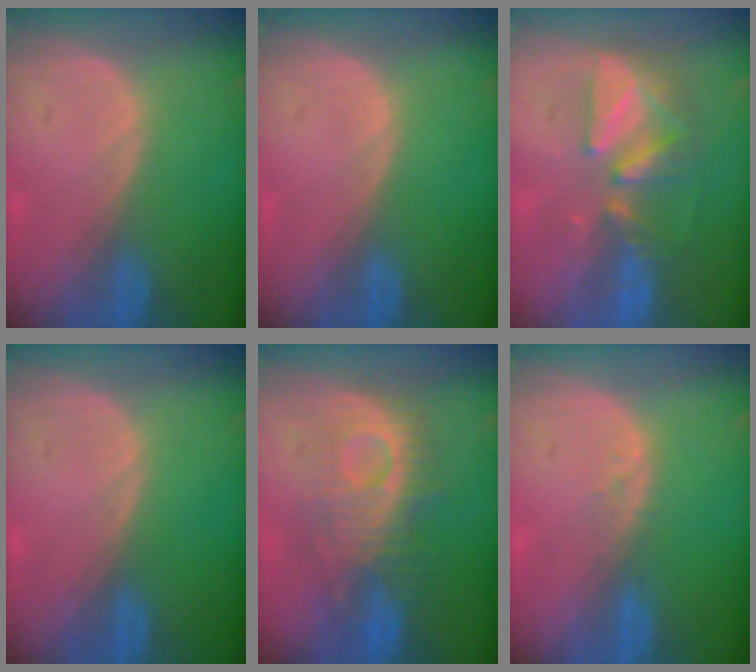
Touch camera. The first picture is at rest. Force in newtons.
{"total": 0.0}
{"total": 8.9, "press": 7.8, "slide": 4.2}
{"total": 0.0}
{"total": 8.9, "press": 8.9, "slide": 0.6}
{"total": 1.3, "press": 1.3, "slide": 0.2}